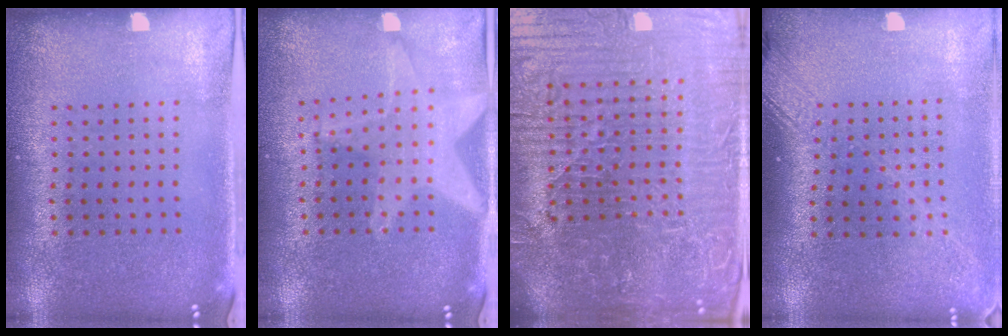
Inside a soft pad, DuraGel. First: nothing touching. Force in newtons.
{"total": 1.9, "press": 1.6, "slide": 1.0}
{"total": 8.0, "press": 7.0, "slide": 3.7}
{"total": 2.0, "press": 1.5, "slide": 1.3}